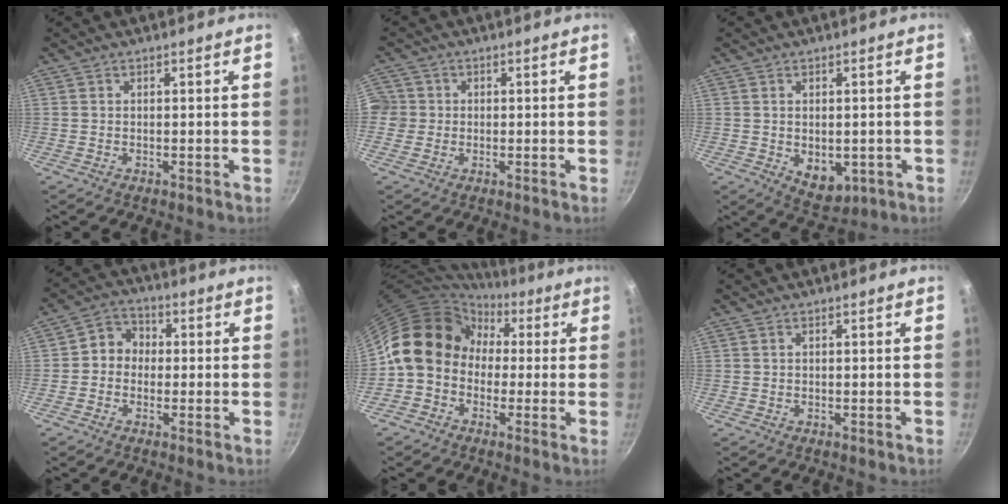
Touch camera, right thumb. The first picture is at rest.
{"total": 4.4, "force": [-0.4, 4.2, 0.9], "torque": [0.005, 0.007, -0.013]}
{"total": 6.9, "force": [-1.3, 4.6, 5.0], "torque": [-0.053, -0.011, -0.003]}
{"total": 5.7, "force": [-0.2, 5.1, 2.6], "torque": [-0.010, 0.016, -0.022]}
{"total": 13.1, "force": [1.3, 10.9, 7.1], "torque": [-0.085, 0.033, -0.001]}
{"total": 0.0}